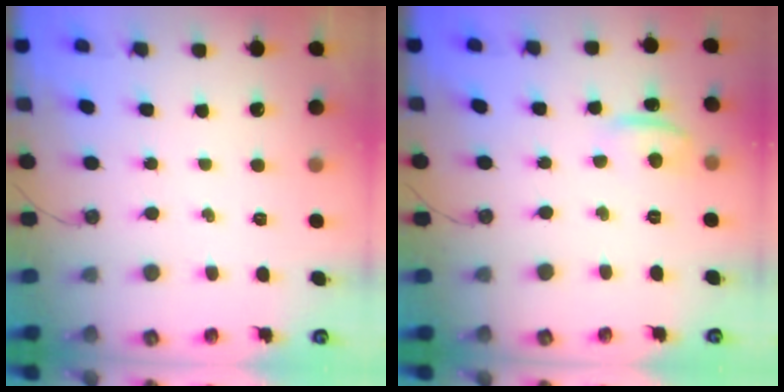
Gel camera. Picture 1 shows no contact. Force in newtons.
{"total": 4.7, "press": 2.7, "slide": 3.9}